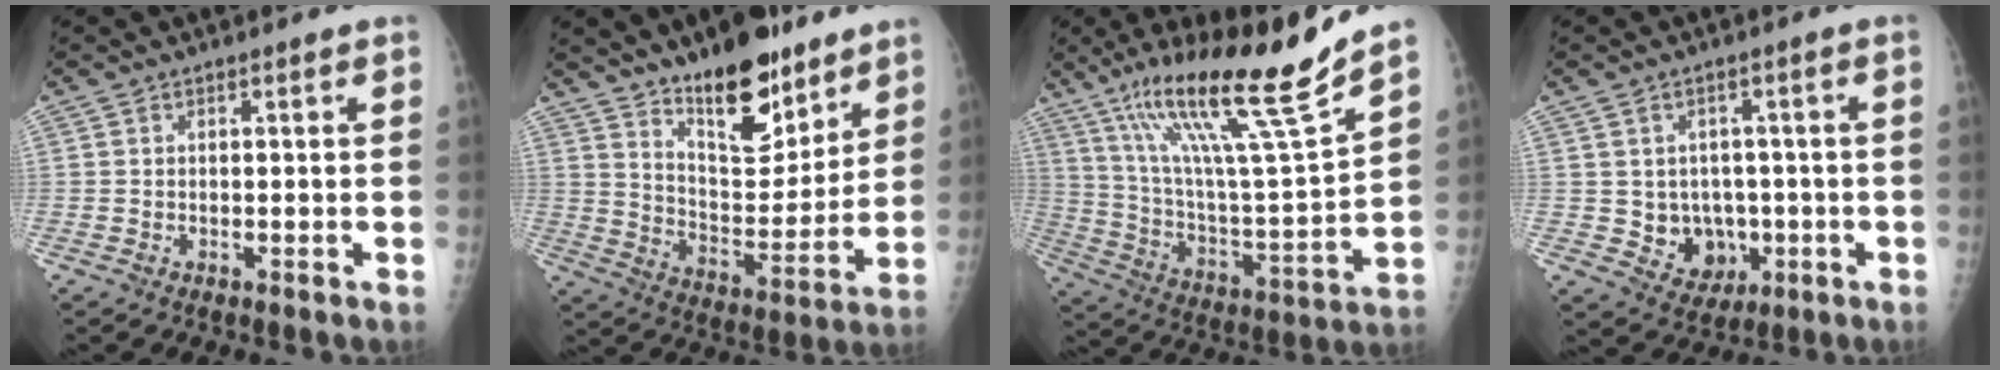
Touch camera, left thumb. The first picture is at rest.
{"total": 17.3, "force": [12.3, 6.9, 10.0], "torque": [-0.105, -0.094, 0.208]}
{"total": 23.3, "force": [16.0, 1.3, 16.8], "torque": [-0.261, -0.067, 0.285]}
{"total": 7.2, "force": [-0.9, 6.3, 3.4], "torque": [-0.014, 0.003, 0.003]}